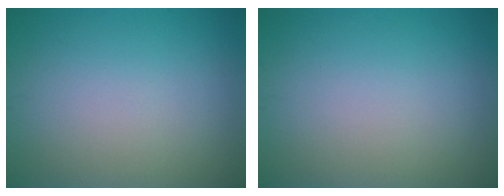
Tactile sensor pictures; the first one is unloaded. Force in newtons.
{"total": 0.0}